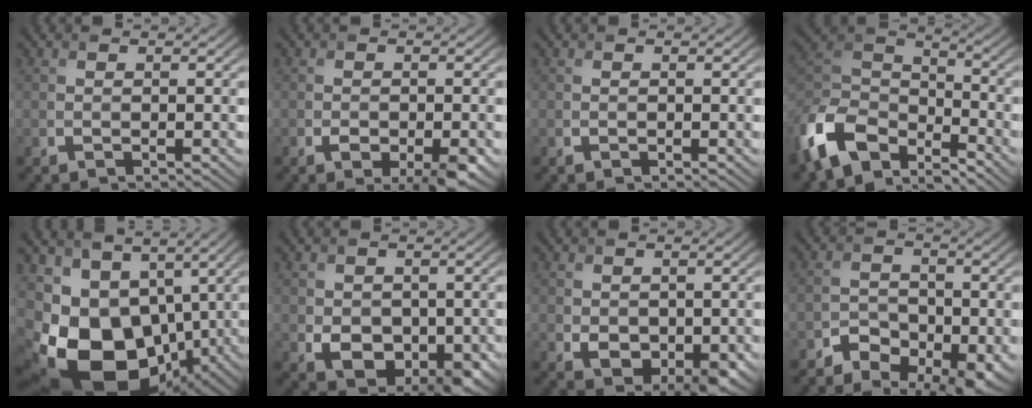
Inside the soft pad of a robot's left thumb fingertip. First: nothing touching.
{"total": 4.5, "force": [-2.3, 2.2, 3.2], "torque": [-0.050, -0.009, -0.032]}
{"total": 0.0}
{"total": 12.6, "force": [-8.2, 6.5, 7.0], "torque": [-0.173, -0.011, -0.165]}
{"total": 17.8, "force": [-3.2, 12.6, 12.1], "torque": [-0.252, -0.038, -0.035]}
{"total": 5.5, "force": [-0.6, 4.2, 3.4], "torque": [-0.068, -0.020, -0.004]}
{"total": 3.9, "force": [-0.2, 2.9, 2.6], "torque": [-0.052, -0.020, 0.004]}
{"total": 7.7, "force": [-4.9, 4.4, 3.9], "torque": [-0.056, -0.010, -0.081]}